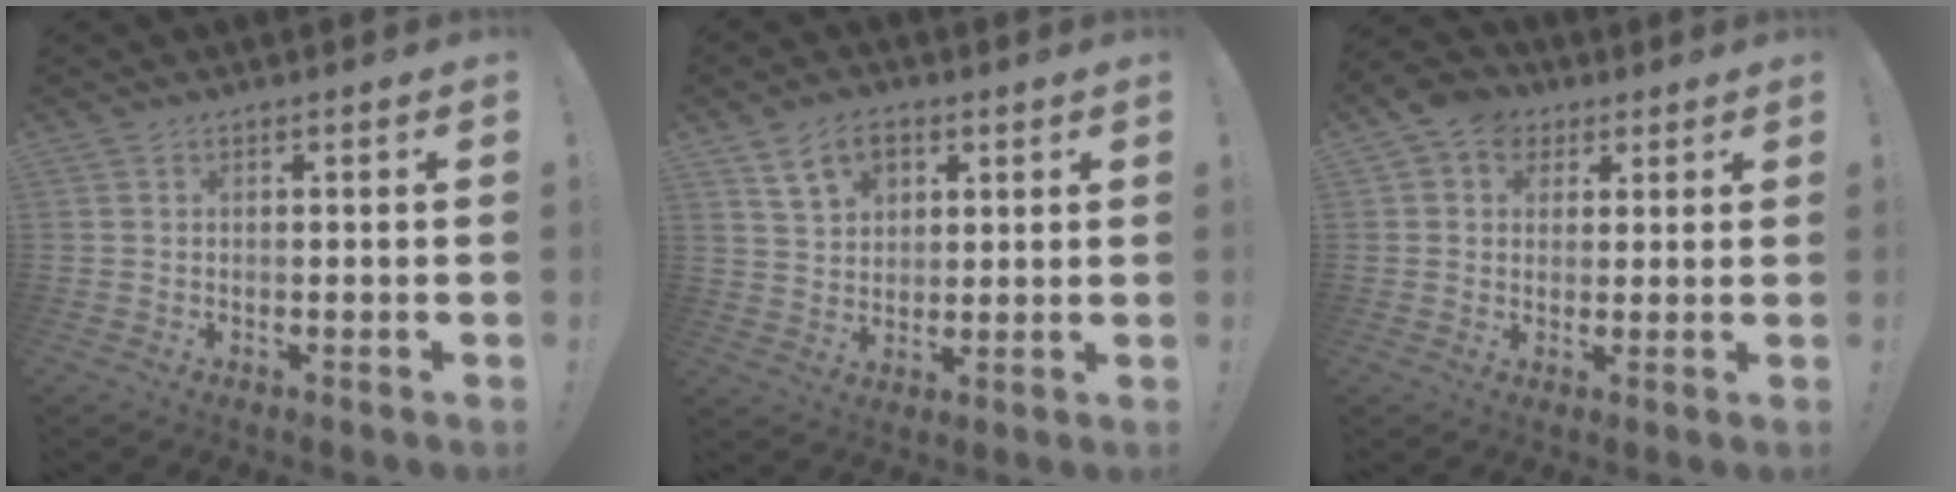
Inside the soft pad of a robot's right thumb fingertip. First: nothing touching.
{"total": 9.5, "force": [4.9, 6.5, 4.9], "torque": [-0.079, -0.010, 0.094]}
{"total": 7.0, "force": [2.7, 5.9, 2.5], "torque": [-0.037, -0.004, 0.054]}